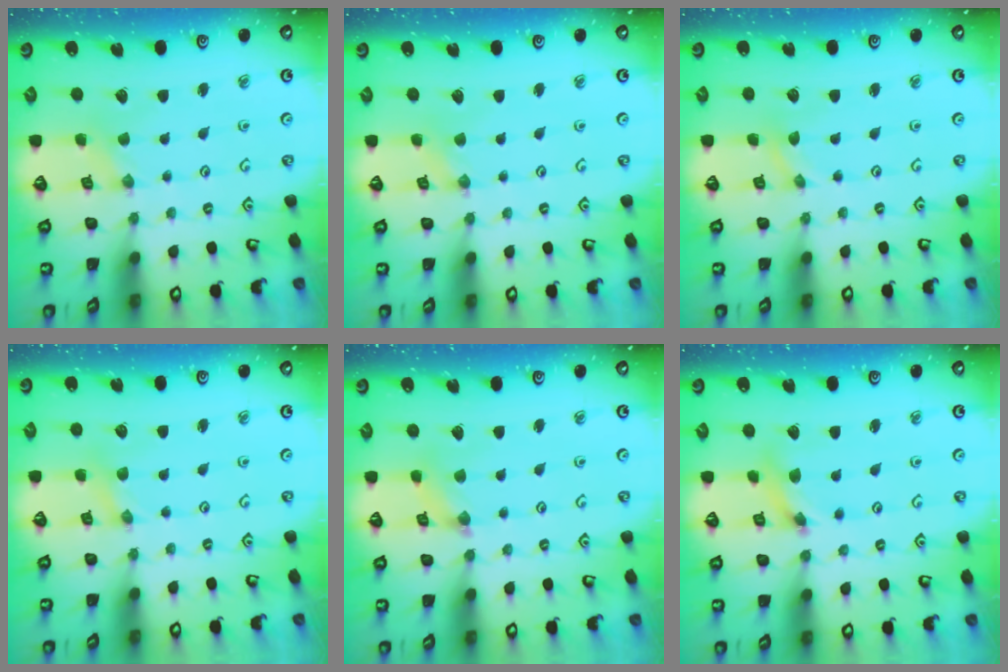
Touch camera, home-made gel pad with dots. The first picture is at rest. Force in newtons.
{"total": 0.0}
{"total": 0.0}
{"total": 0.8, "press": 0.8, "slide": 0.2}
{"total": 1.7, "press": 1.7, "slide": 0.3}
{"total": 4.5, "press": 4.4, "slide": 0.7}